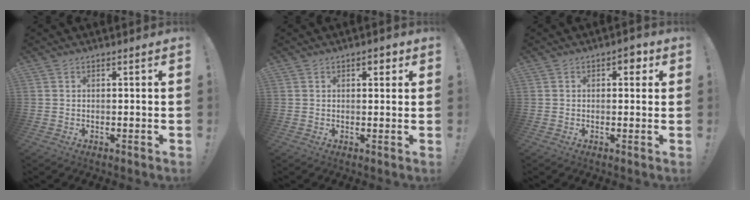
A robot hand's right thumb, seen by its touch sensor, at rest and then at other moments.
{"total": 2.6, "force": [1.1, 1.3, 1.9], "torque": [-0.016, -0.003, 0.014]}
{"total": 3.2, "force": [0.9, 2.1, 2.3], "torque": [-0.017, -0.001, 0.009]}